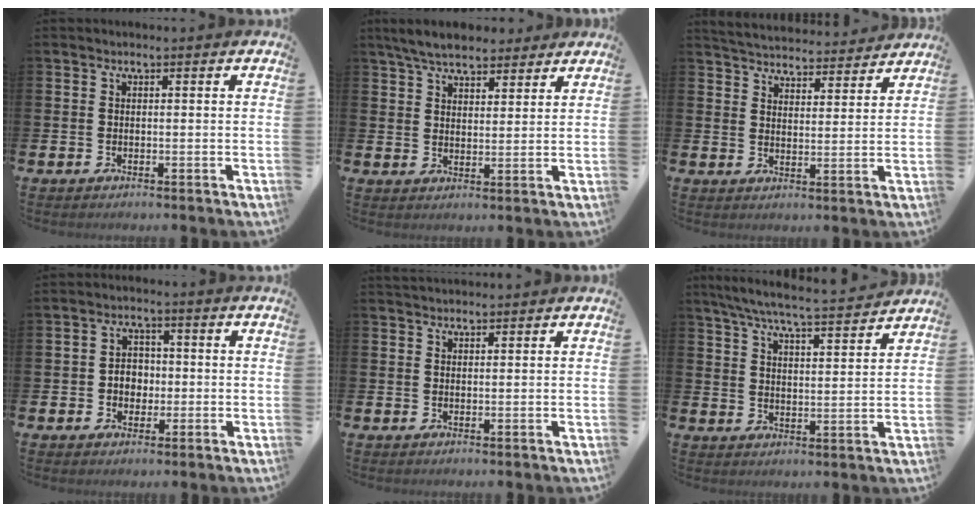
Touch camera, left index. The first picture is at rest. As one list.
[{"total": 6.3, "force": [5.8, 1.7, 1.7], "torque": [-0.048, -0.013, 0.106]}, {"total": 4.9, "force": [4.9, 0.8, 0.1], "torque": [-0.017, -0.038, 0.083]}, {"total": 3.4, "force": [-0.2, 2.9, 1.8], "torque": [-0.028, 0.004, -0.011]}, {"total": 1.6, "force": [1.5, 0.4, 0.1], "torque": [0.005, -0.004, 0.026]}, {"total": 6.9, "force": [6.4, 0.3, 2.5], "torque": [-0.065, -0.047, 0.110]}]